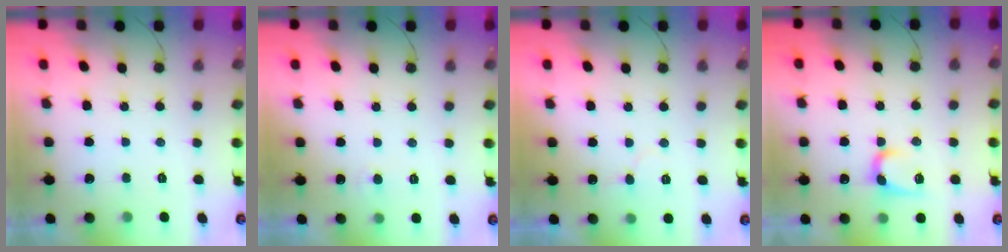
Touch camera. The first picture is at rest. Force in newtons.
{"total": 3.7, "press": 3.7, "slide": 0.5}
{"total": 5.7, "press": 5.7, "slide": 0.4}
{"total": 7.4, "press": 7.4, "slide": 0.3}